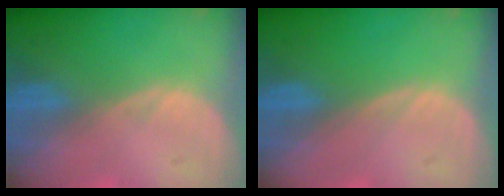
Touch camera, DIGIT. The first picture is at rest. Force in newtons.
{"total": 0.0}